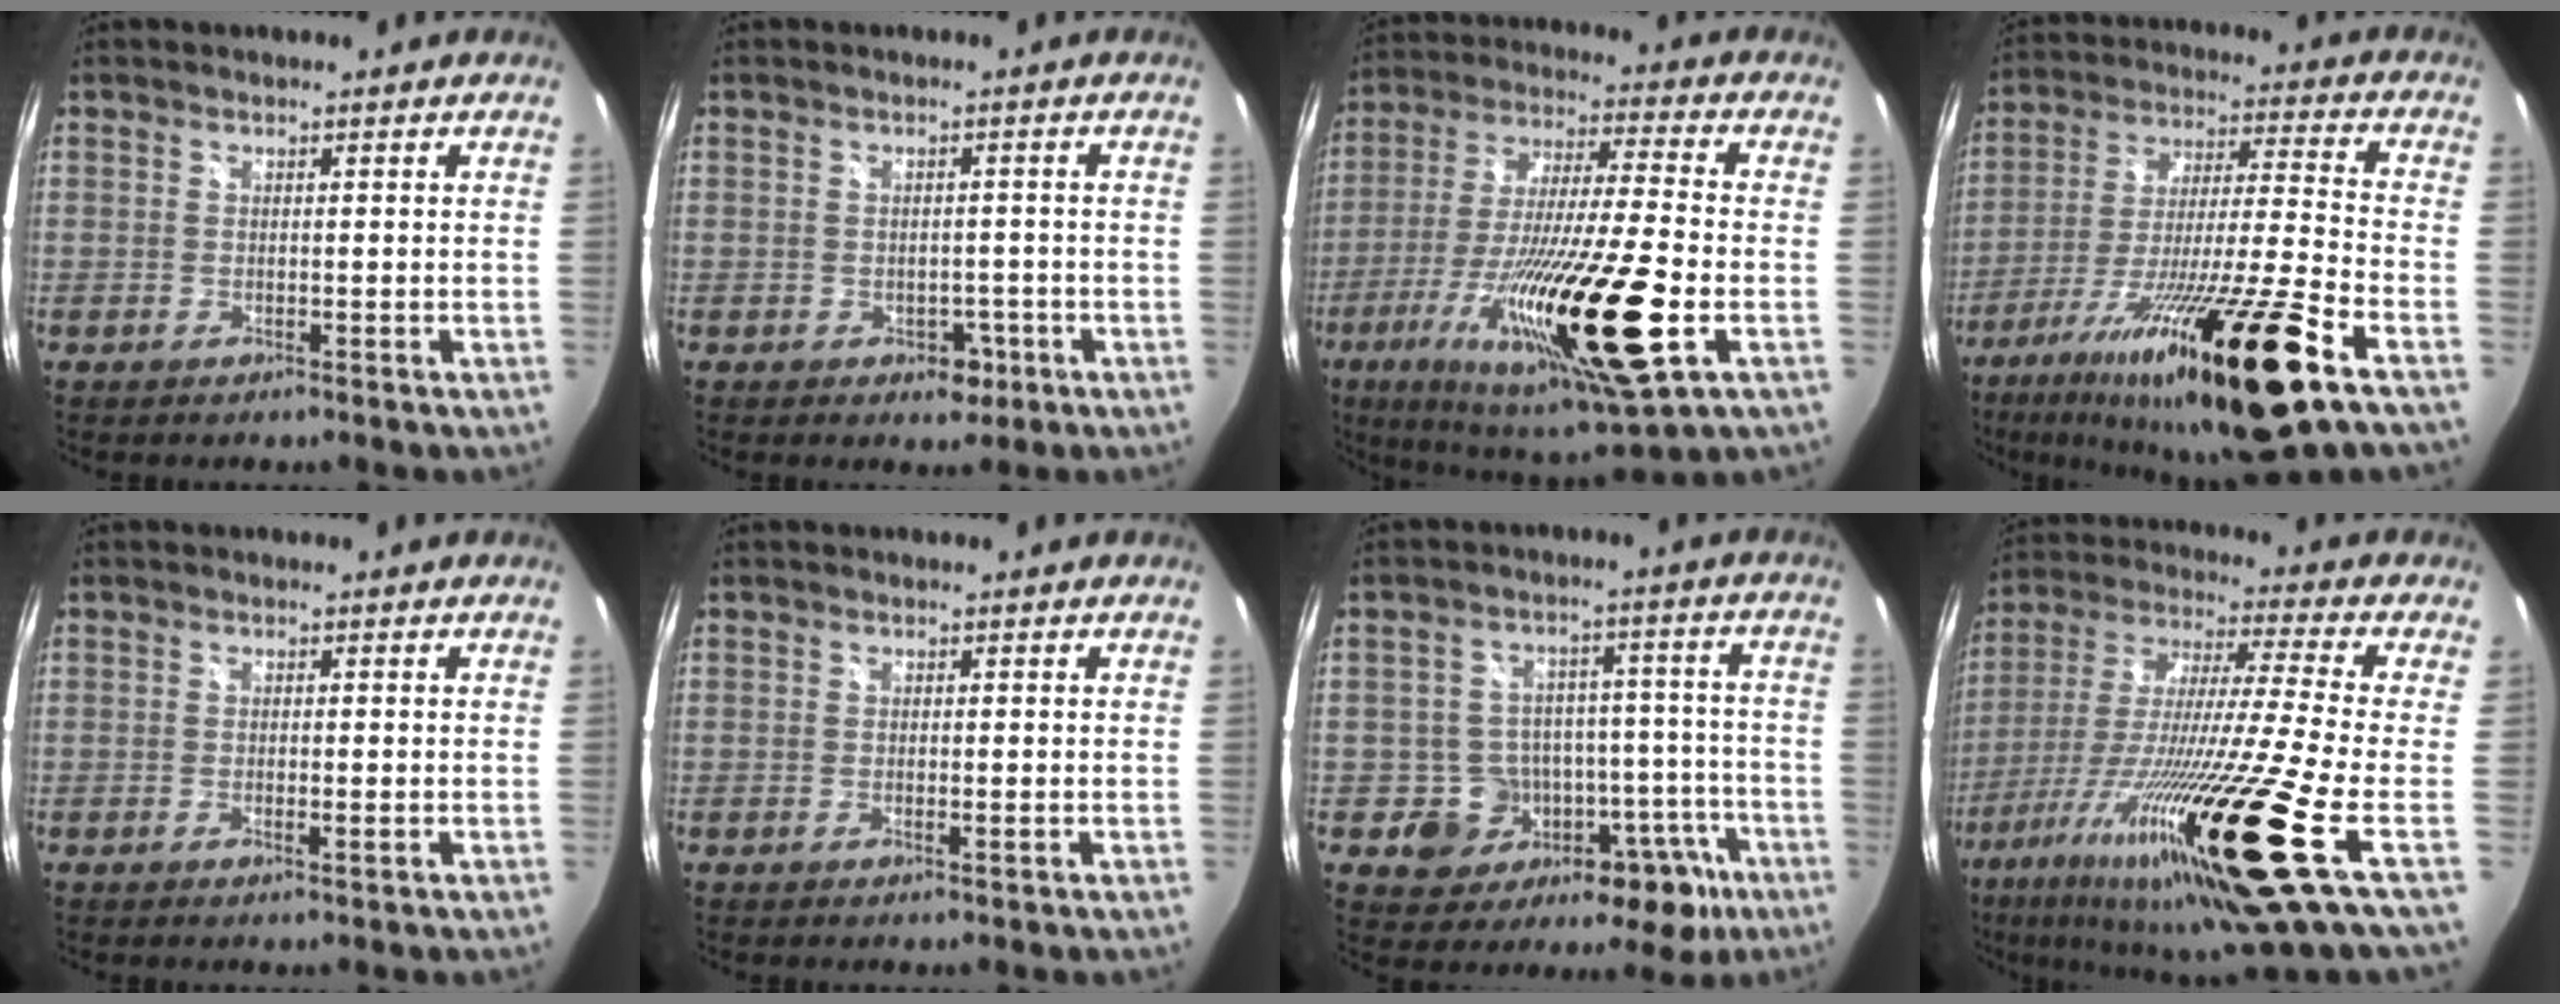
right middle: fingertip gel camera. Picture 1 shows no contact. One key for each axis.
{"total": 3.4, "fx": -1.5, "fy": 2.5, "fz": 1.6, "tx": -0.028, "ty": -0.002, "tz": -0.012}
{"total": 26.7, "fx": -9.8, "fy": 4.2, "fz": 24.5, "tx": -0.454, "ty": -0.064, "tz": -0.167}
{"total": 25.1, "fx": -15.1, "fy": -0.2, "fz": 20.0, "tx": -0.358, "ty": -0.050, "tz": -0.256}
{"total": 1.2, "fx": -0.5, "fy": 0.3, "fz": 1.1, "tx": -0.020, "ty": -0.001, "tz": -0.008}
{"total": 0.7, "fx": -0.3, "fy": 0.1, "fz": 0.7, "tx": -0.012, "ty": 0.000, "tz": -0.005}
{"total": 15.3, "fx": -7.2, "fy": 11.2, "fz": 7.4, "tx": -0.109, "ty": 0.029, "tz": -0.076}
{"total": 28.1, "fx": -12.6, "fy": 0.4, "fz": 25.1, "tx": -0.466, "ty": -0.073, "tz": -0.230}